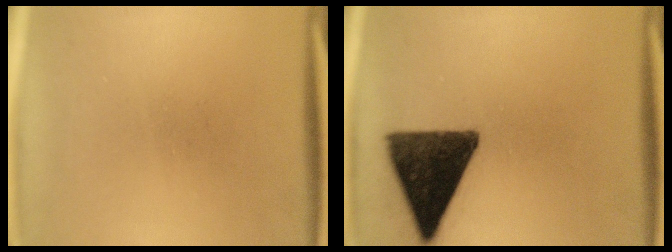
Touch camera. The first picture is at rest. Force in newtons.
{"total": 14.0}